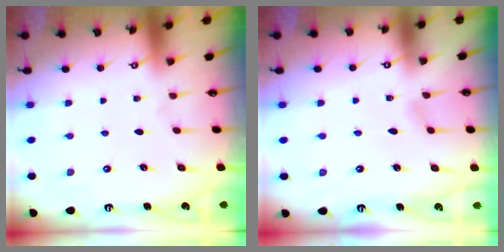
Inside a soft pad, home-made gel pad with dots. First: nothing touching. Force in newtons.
{"total": 4.4, "press": 4.4, "slide": 0.4}